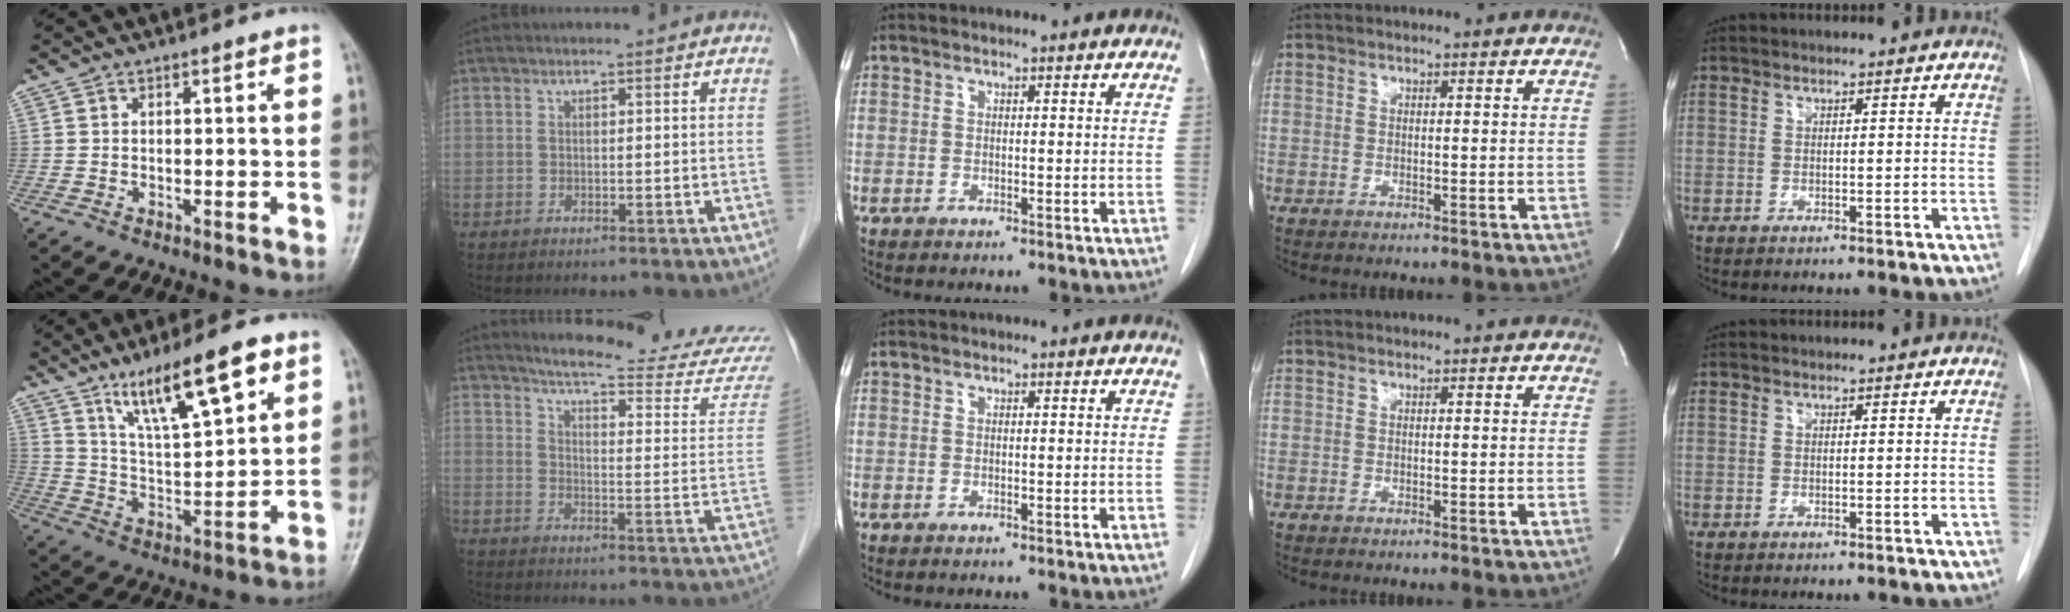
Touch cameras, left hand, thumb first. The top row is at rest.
{"thumb": {"total": 15.6, "force": [9.1, 3.8, 12.1], "torque": [-0.190, -0.038, 0.167]}, "index": {"total": 20.6, "force": [19.6, 0.1, 6.1], "torque": [-0.084, -0.115, 0.230]}}